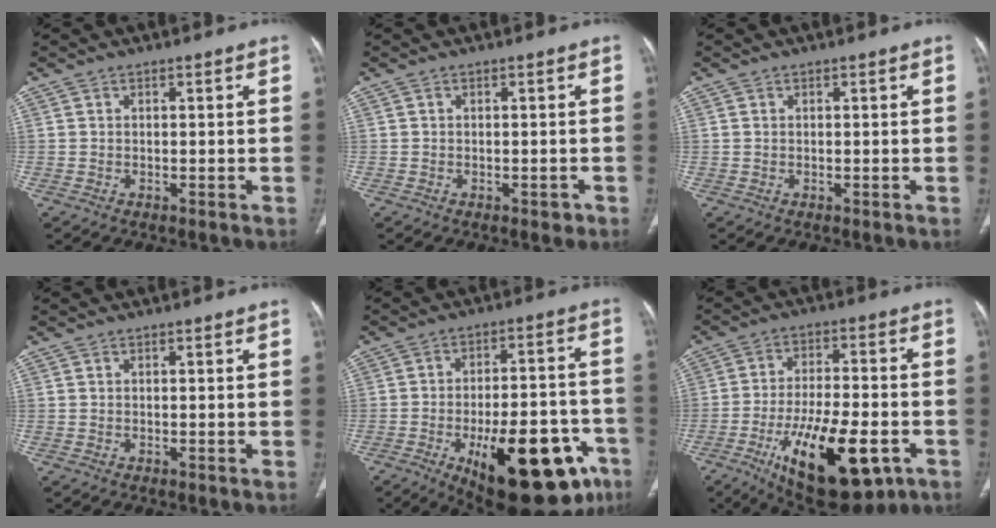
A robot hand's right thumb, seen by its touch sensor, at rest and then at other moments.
{"total": 1.2, "force": [-0.6, 0.7, 0.7], "torque": [-0.001, 0.002, -0.008]}
{"total": 0.0}
{"total": 0.0}
{"total": 26.4, "force": [-11.7, 11.0, 21.0], "torque": [-0.232, 0.043, -0.151]}
{"total": 21.1, "force": [-8.6, 8.6, 17.2], "torque": [-0.275, 0.016, -0.121]}